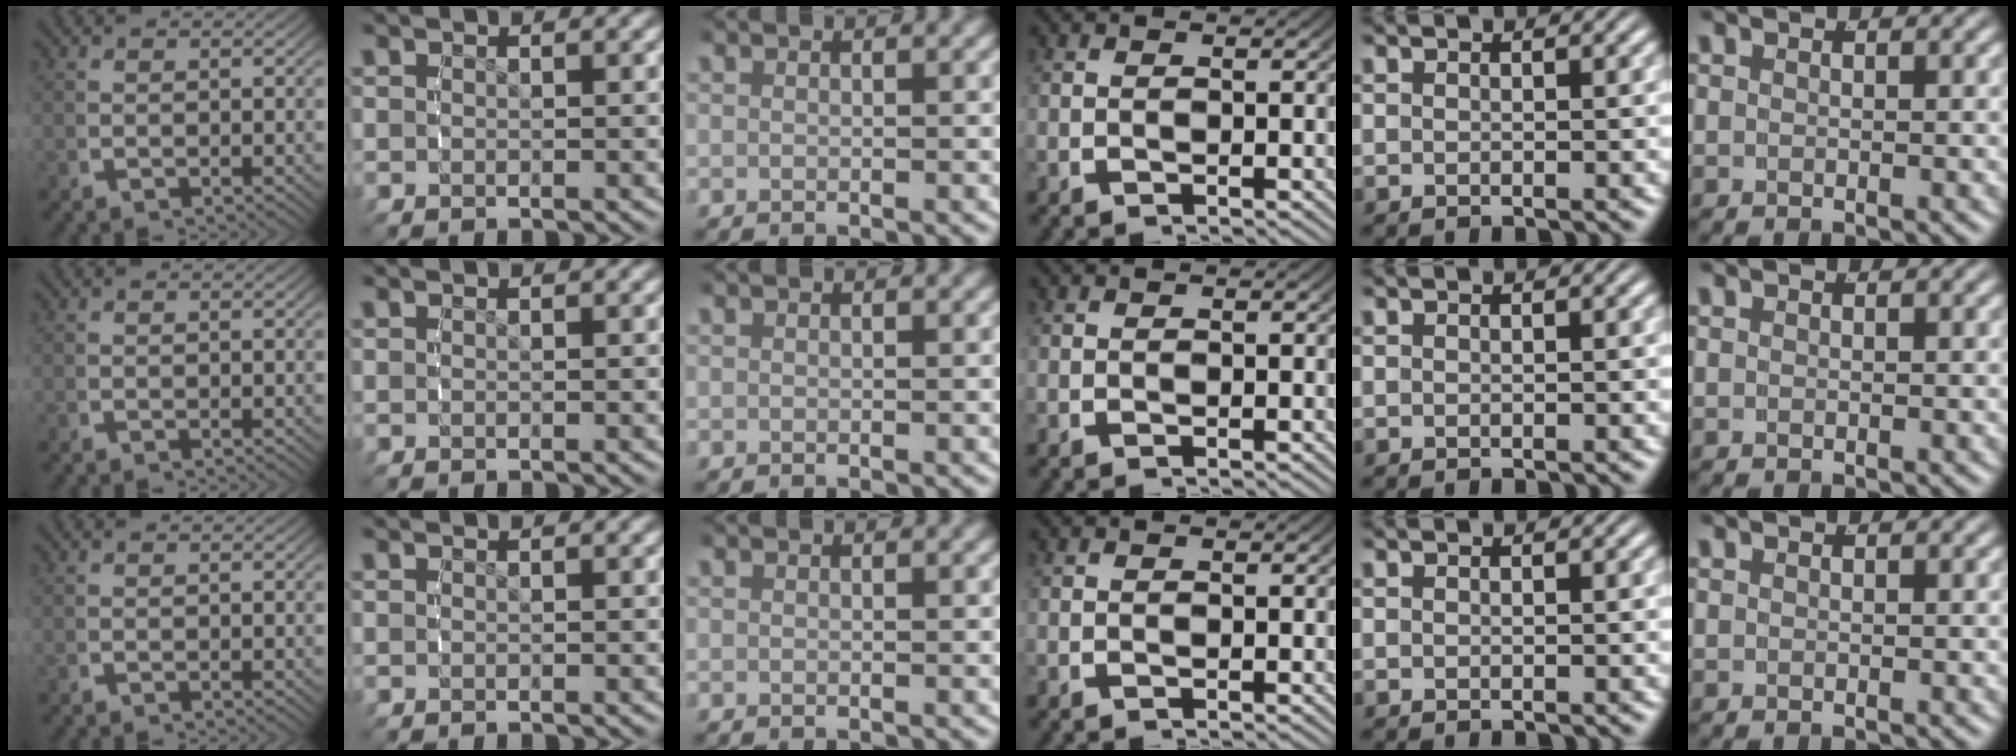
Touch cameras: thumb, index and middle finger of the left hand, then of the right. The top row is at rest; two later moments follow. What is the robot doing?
{"motion": "reach", "object": "bowl"}